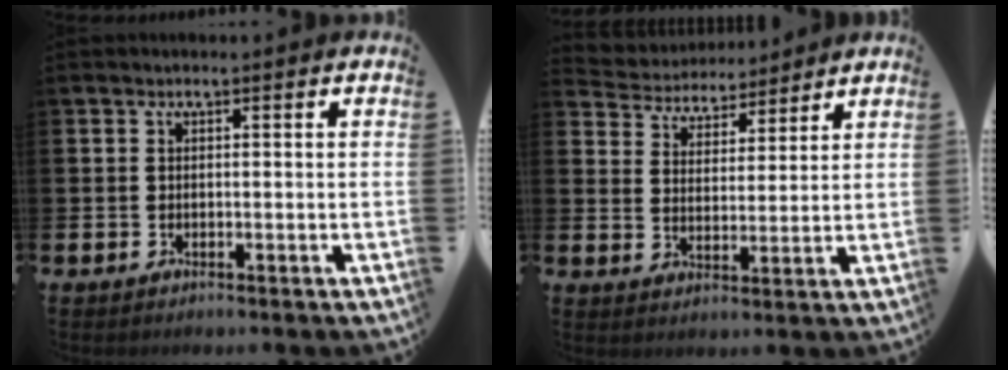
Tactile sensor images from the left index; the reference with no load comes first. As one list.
[{"total": 4.4, "force": [4.1, 1.4, -0.5], "torque": [-0.020, -0.030, 0.072]}]